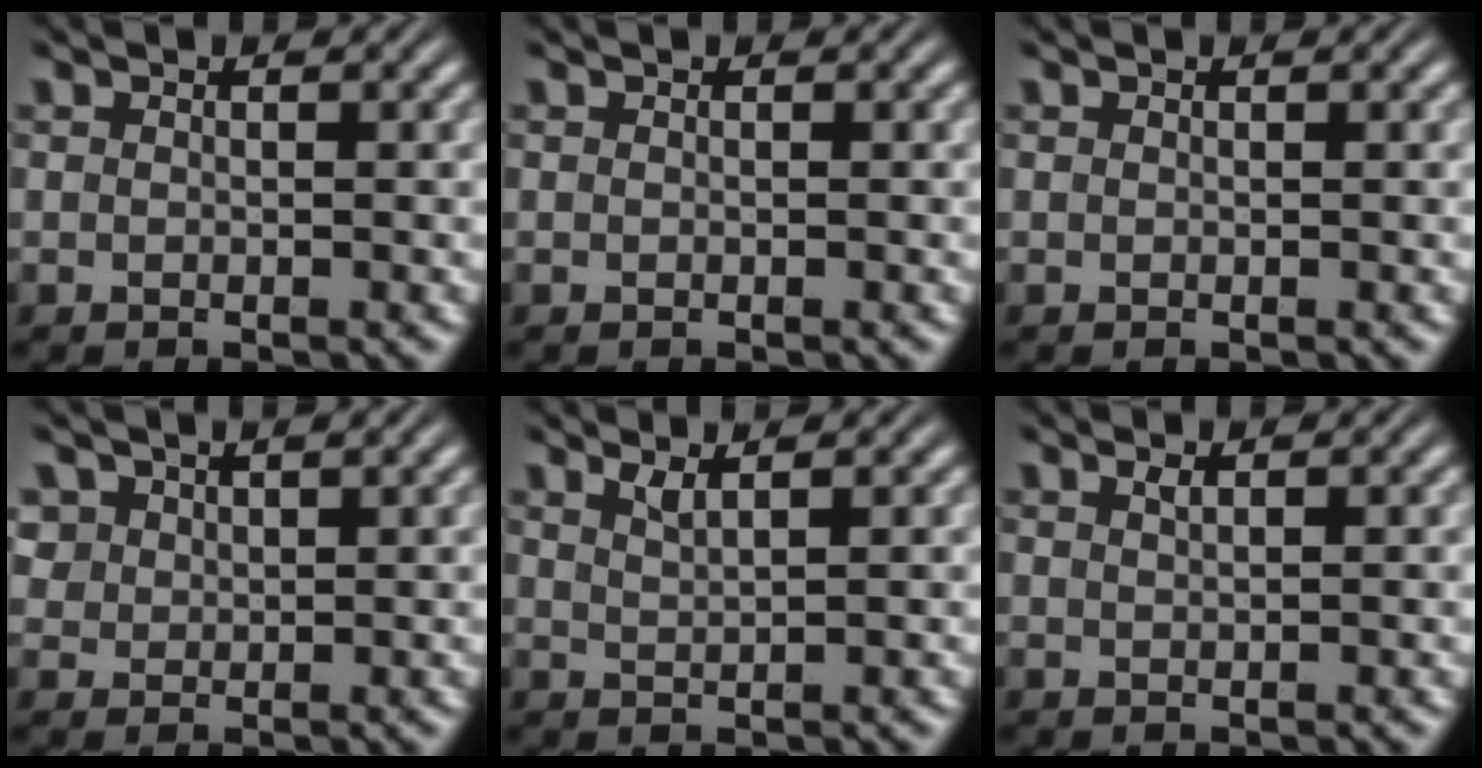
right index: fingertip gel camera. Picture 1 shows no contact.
{"total": 0.0}
{"total": 0.0}
{"total": 2.3, "force": [1.5, 1.5, 0.7], "torque": [-0.021, -0.006, 0.038]}
{"total": 1.3, "force": [1.0, -0.3, 0.8], "torque": [-0.018, -0.005, 0.025]}
{"total": 0.6, "force": [0.4, -0.3, 0.4], "torque": [-0.004, -0.001, 0.012]}